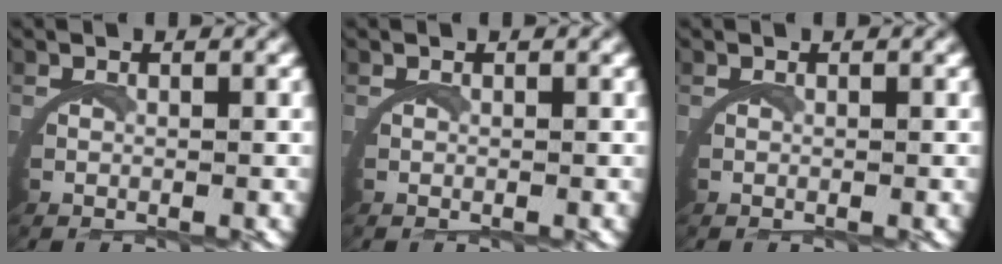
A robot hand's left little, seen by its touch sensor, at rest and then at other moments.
{"total": 0.0}
{"total": 0.0}